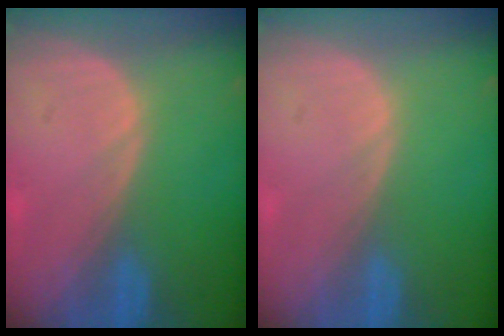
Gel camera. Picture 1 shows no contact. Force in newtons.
{"total": 0.0}